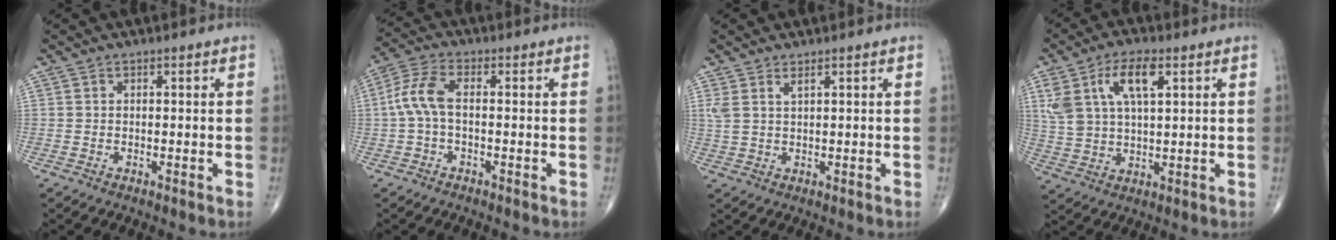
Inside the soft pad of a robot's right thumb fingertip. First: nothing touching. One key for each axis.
{"total": 6.4, "fx": -0.3, "fy": 2.9, "fz": 5.7, "tx": -0.136, "ty": 0.021, "tz": -0.015}
{"total": 2.6, "fx": 1.5, "fy": 0.7, "fz": 2.0, "tx": -0.048, "ty": 0.000, "tz": 0.038}
{"total": 11.0, "fx": 4.5, "fy": 5.0, "fz": 8.8, "tx": -0.174, "ty": 0.001, "tz": 0.089}